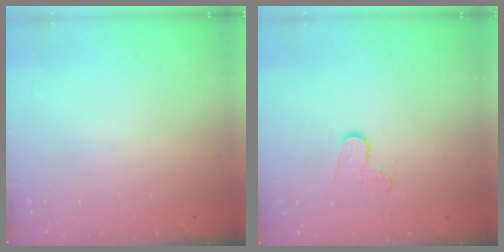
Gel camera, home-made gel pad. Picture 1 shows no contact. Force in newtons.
{"total": 6.2, "press": 6.1, "slide": 0.5}